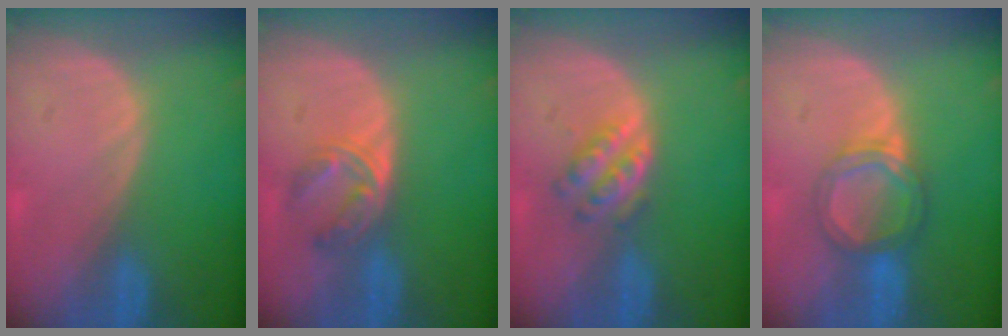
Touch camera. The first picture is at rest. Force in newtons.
{"total": 5.7, "press": 4.7, "slide": 3.3}
{"total": 4.2, "press": 4.2, "slide": 0.1}
{"total": 5.3, "press": 5.0, "slide": 1.8}